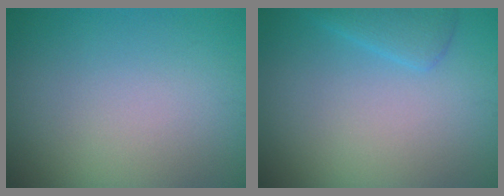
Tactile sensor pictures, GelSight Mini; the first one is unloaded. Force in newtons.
{"total": 2.0, "press": 2.0, "slide": 0.2}